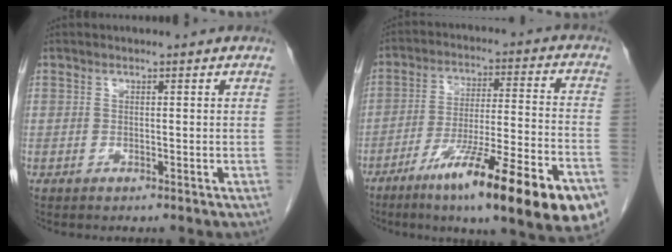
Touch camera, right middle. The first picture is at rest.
{"total": 23.1, "force": [-13.8, 1.6, 18.5], "torque": [-0.214, -0.020, -0.220]}